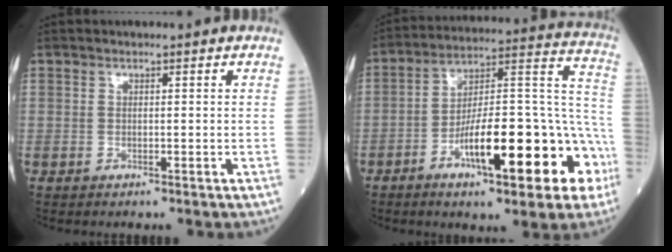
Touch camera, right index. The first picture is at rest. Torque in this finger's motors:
{"motor_torque": [1.31, -0.83, 0.69, 0.21]}